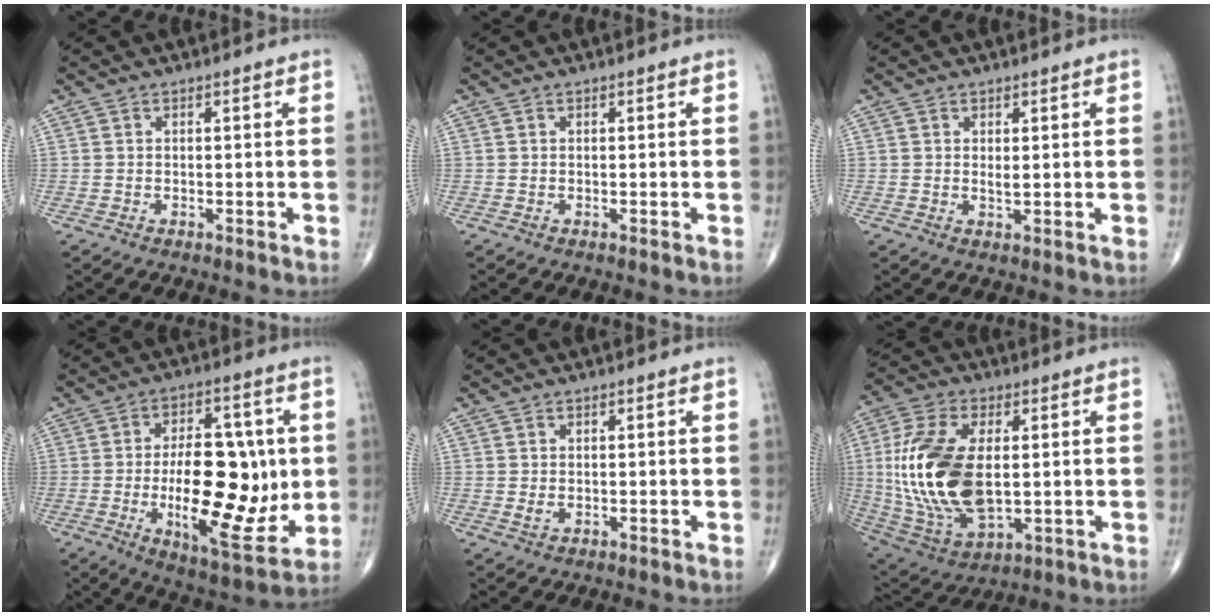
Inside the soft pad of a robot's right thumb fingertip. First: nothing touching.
{"total": 0.0}
{"total": 1.3, "force": [0.4, 0.4, 1.1], "torque": [-0.018, -0.005, 0.007]}
{"total": 21.1, "force": [-1.6, 9.5, 18.8], "torque": [-0.253, -0.009, -0.013]}
{"total": 1.1, "force": [0.0, 0.8, 0.8], "torque": [-0.015, 0.000, 0.002]}
{"total": 21.9, "force": [1.0, 11.7, 18.5], "torque": [-0.385, -0.013, 0.027]}